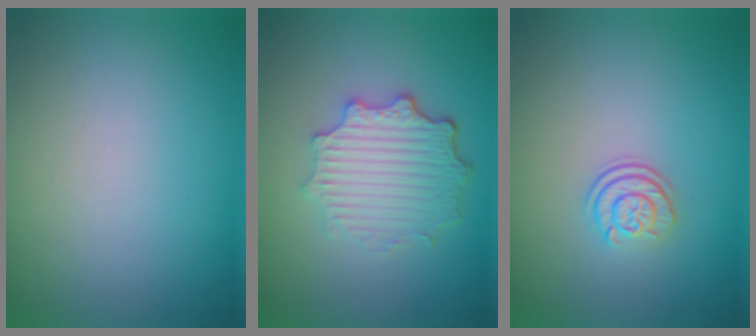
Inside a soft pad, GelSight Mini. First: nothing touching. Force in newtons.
{"total": 4.7, "press": 3.7, "slide": 2.9}
{"total": 2.4, "press": 1.8, "slide": 1.5}